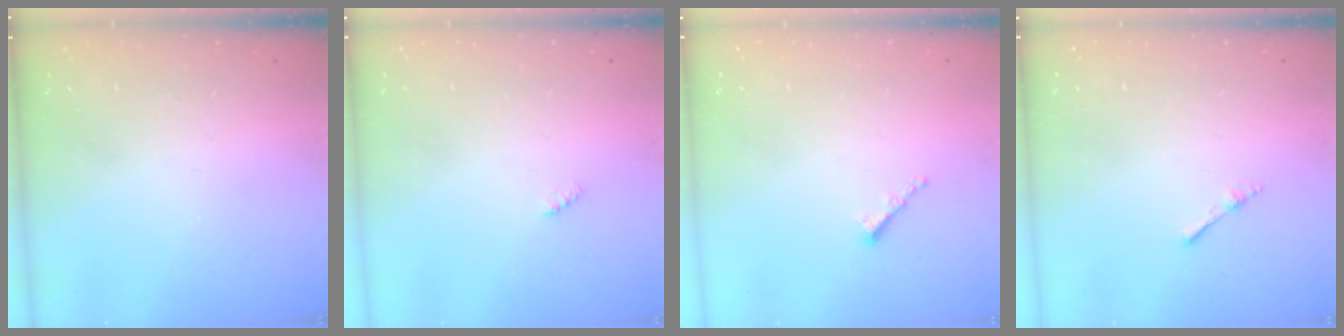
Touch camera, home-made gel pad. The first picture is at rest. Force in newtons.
{"total": 2.3, "press": 2.2, "slide": 0.5}
{"total": 1.0, "press": 0.9, "slide": 0.4}
{"total": 2.2, "press": 2.1, "slide": 0.3}